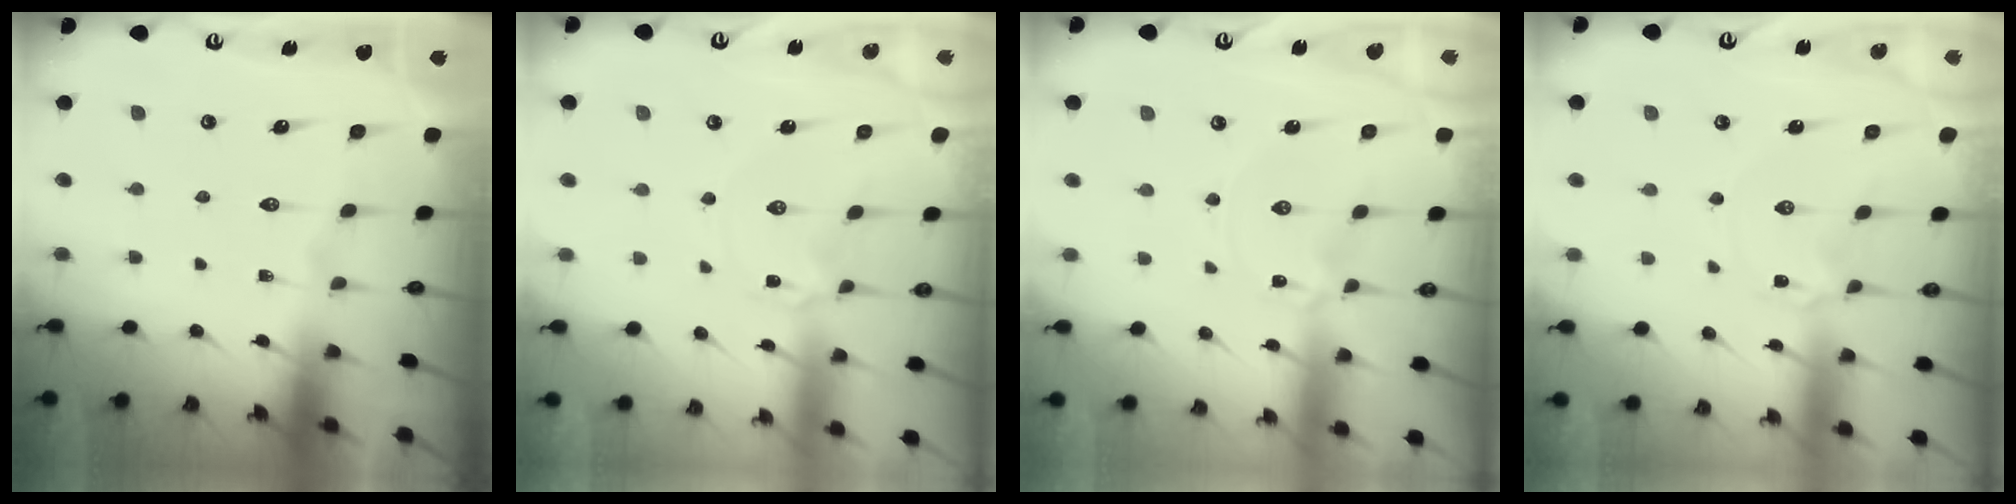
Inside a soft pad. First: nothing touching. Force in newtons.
{"total": 2.8, "press": 2.8, "slide": 0.3}
{"total": 0.0}
{"total": 2.8, "press": 2.8, "slide": 0.3}